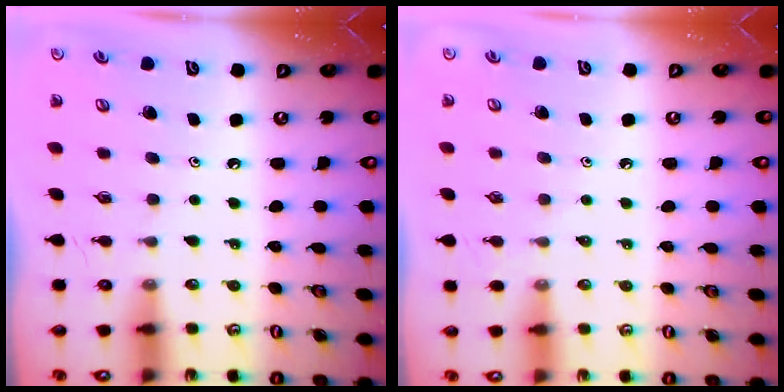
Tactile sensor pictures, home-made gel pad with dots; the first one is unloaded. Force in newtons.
{"total": 1.9, "press": 1.9, "slide": 0.4}